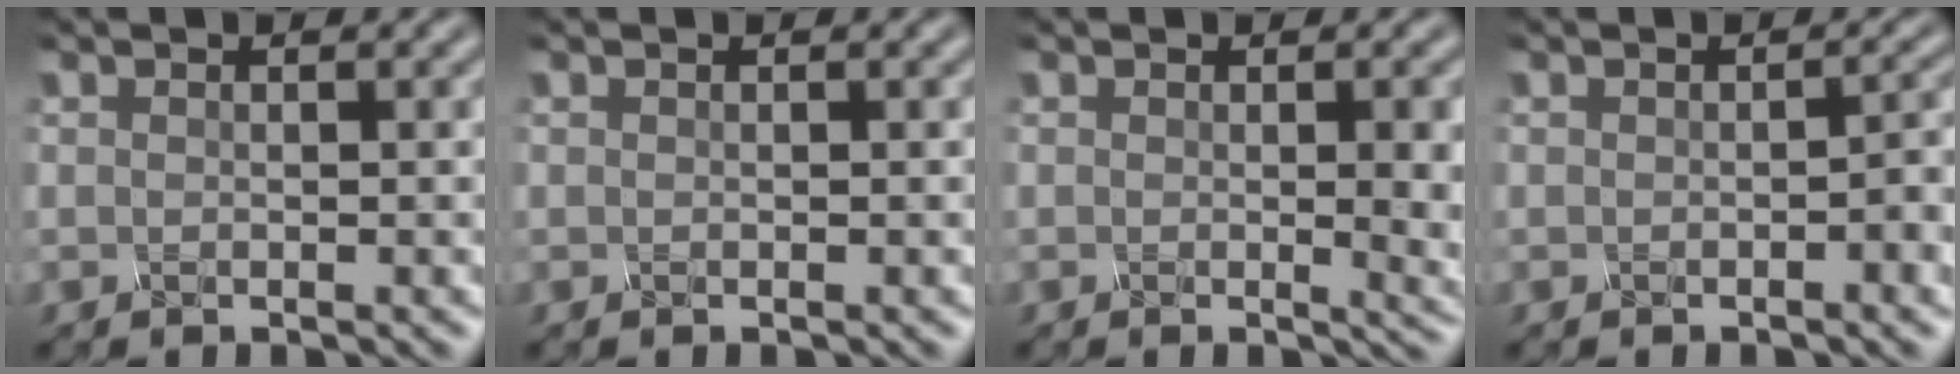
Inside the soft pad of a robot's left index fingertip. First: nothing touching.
{"total": 0.0}
{"total": 4.2, "force": [0.1, 1.2, 4.0], "torque": [-0.044, -0.004, 0.002]}
{"total": 1.9, "force": [-0.5, 0.4, 1.8], "torque": [-0.023, 0.003, -0.006]}